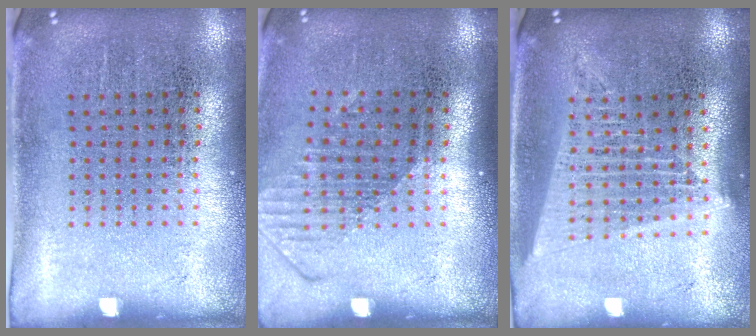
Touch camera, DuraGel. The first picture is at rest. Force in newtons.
{"total": 1.6, "press": 1.2, "slide": 1.0}
{"total": 1.8, "press": 1.6, "slide": 0.8}